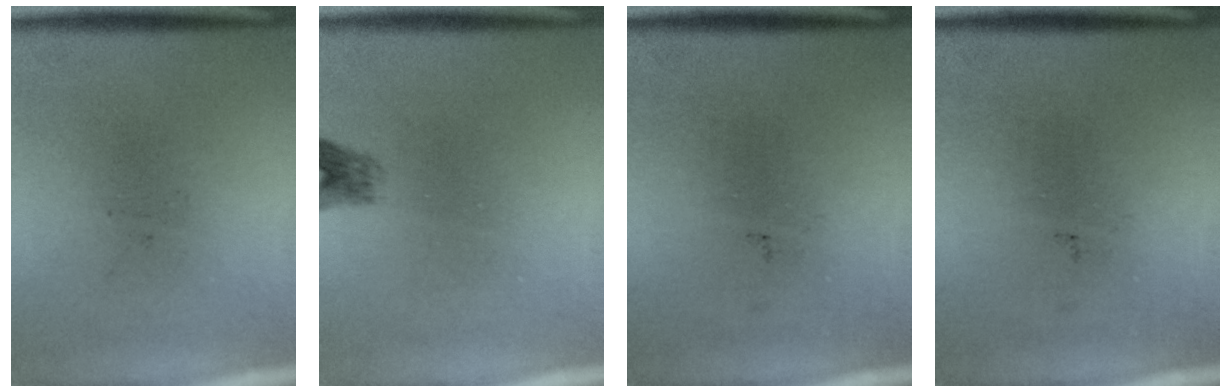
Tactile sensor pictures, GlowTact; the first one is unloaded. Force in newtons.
{"total": 1.8}
{"total": 0.0}
{"total": 0.0}